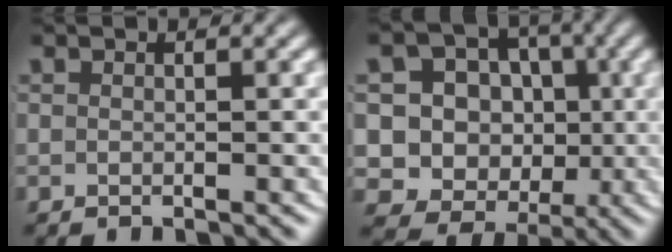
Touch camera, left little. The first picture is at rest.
{"total": 15.4, "force": [-1.6, 14.2, 5.8], "torque": [-0.146, -0.059, -0.032]}